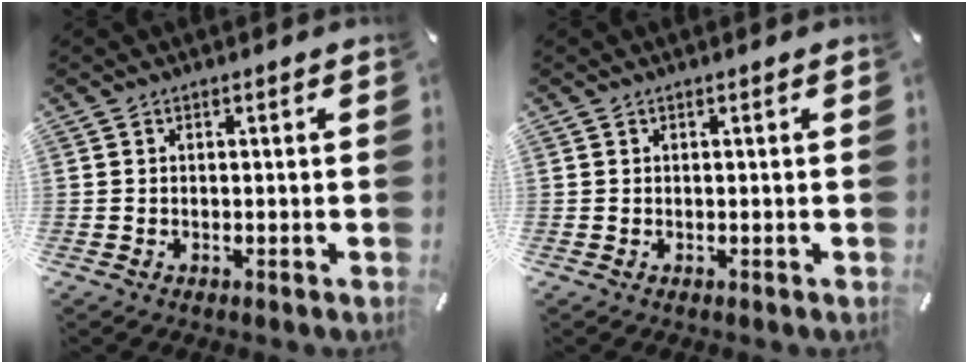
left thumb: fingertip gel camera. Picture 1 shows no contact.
{"total": 0.0}